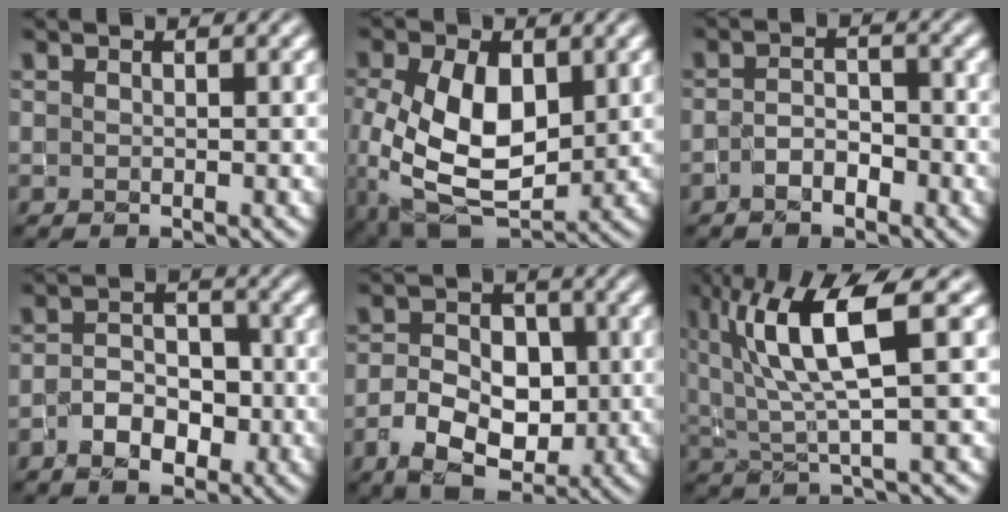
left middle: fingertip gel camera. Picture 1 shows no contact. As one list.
[{"total": 9.8, "force": [-0.4, 6.0, 7.7], "torque": [-0.170, -0.007, -0.007]}, {"total": 2.1, "force": [-1.5, 1.1, 1.0], "torque": [-0.021, 0.004, -0.028]}, {"total": 3.8, "force": [-2.0, 2.5, 2.1], "torque": [-0.037, 0.003, -0.034]}, {"total": 5.7, "force": [-1.8, 4.0, 3.7], "torque": [-0.065, 0.000, -0.030]}, {"total": 7.7, "force": [2.7, 1.7, 7.0], "torque": [-0.133, 0.005, 0.052]}]